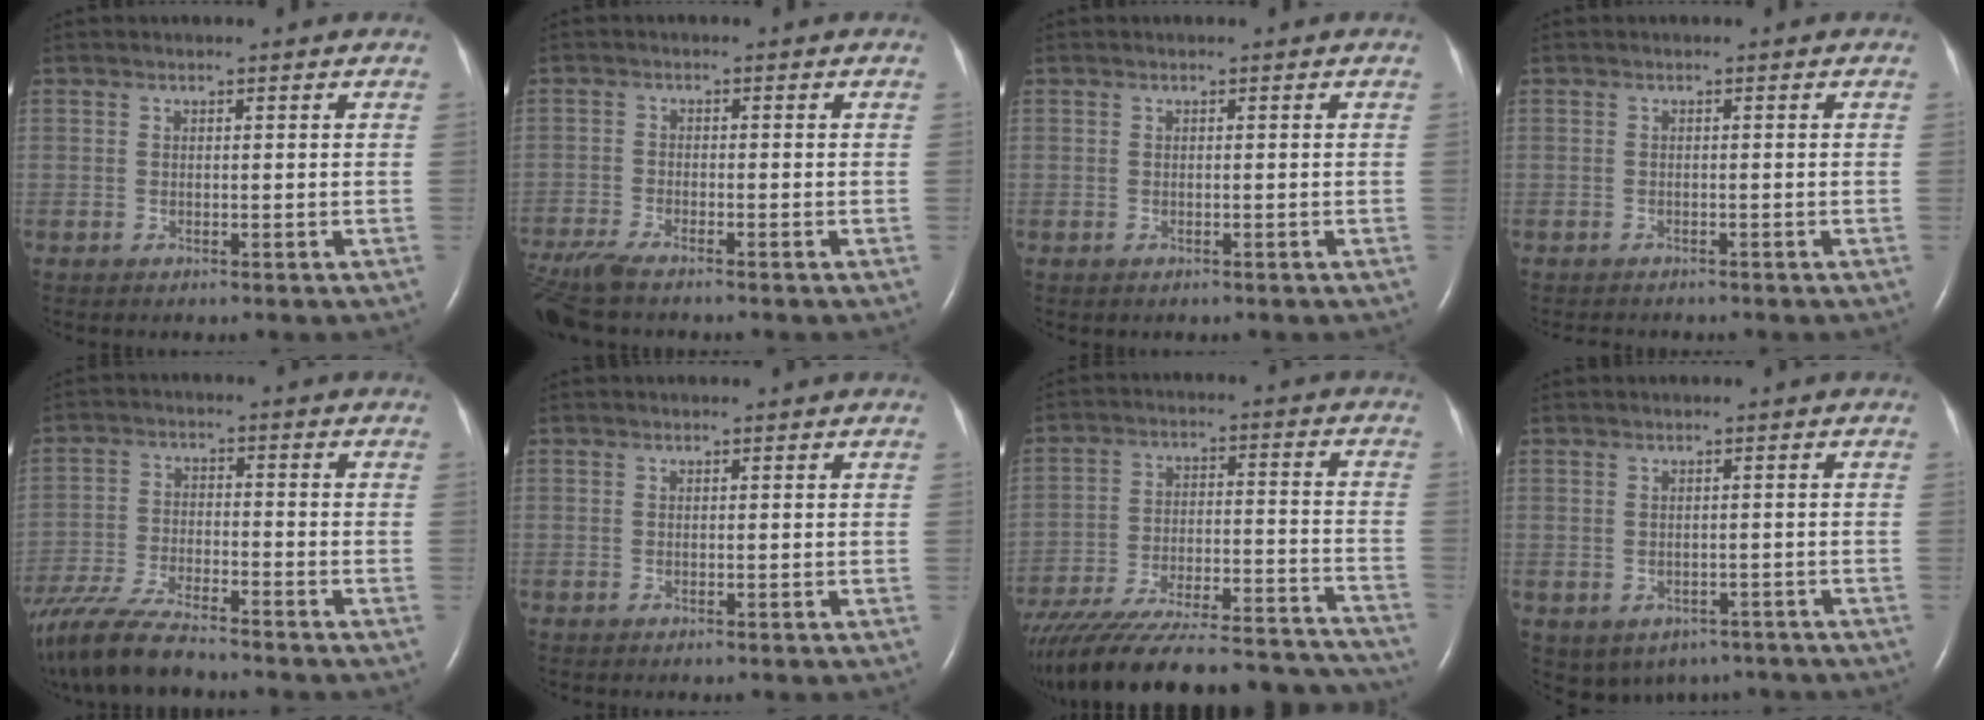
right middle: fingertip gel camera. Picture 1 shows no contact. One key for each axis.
{"total": 7.3, "fx": -6.1, "fy": 1.0, "fz": 3.8, "tx": -0.082, "ty": -0.021, "tz": -0.115}
{"total": 0.0}
{"total": 2.7, "fx": -2.4, "fy": 0.9, "fz": 0.9, "tx": -0.017, "ty": -0.006, "tz": -0.028}
{"total": 13.0, "fx": -11.0, "fy": 1.9, "fz": 6.7, "tx": -0.130, "ty": -0.032, "tz": -0.194}
{"total": 0.0}
{"total": 33.6, "fx": -30.3, "fy": 5.3, "fz": 13.5, "tx": -0.195, "ty": -0.041, "tz": -0.422}
{"total": 10.5, "fx": -7.1, "fy": 7.2, "fz": 2.8, "tx": -0.052, "ty": 0.009, "tz": -0.070}